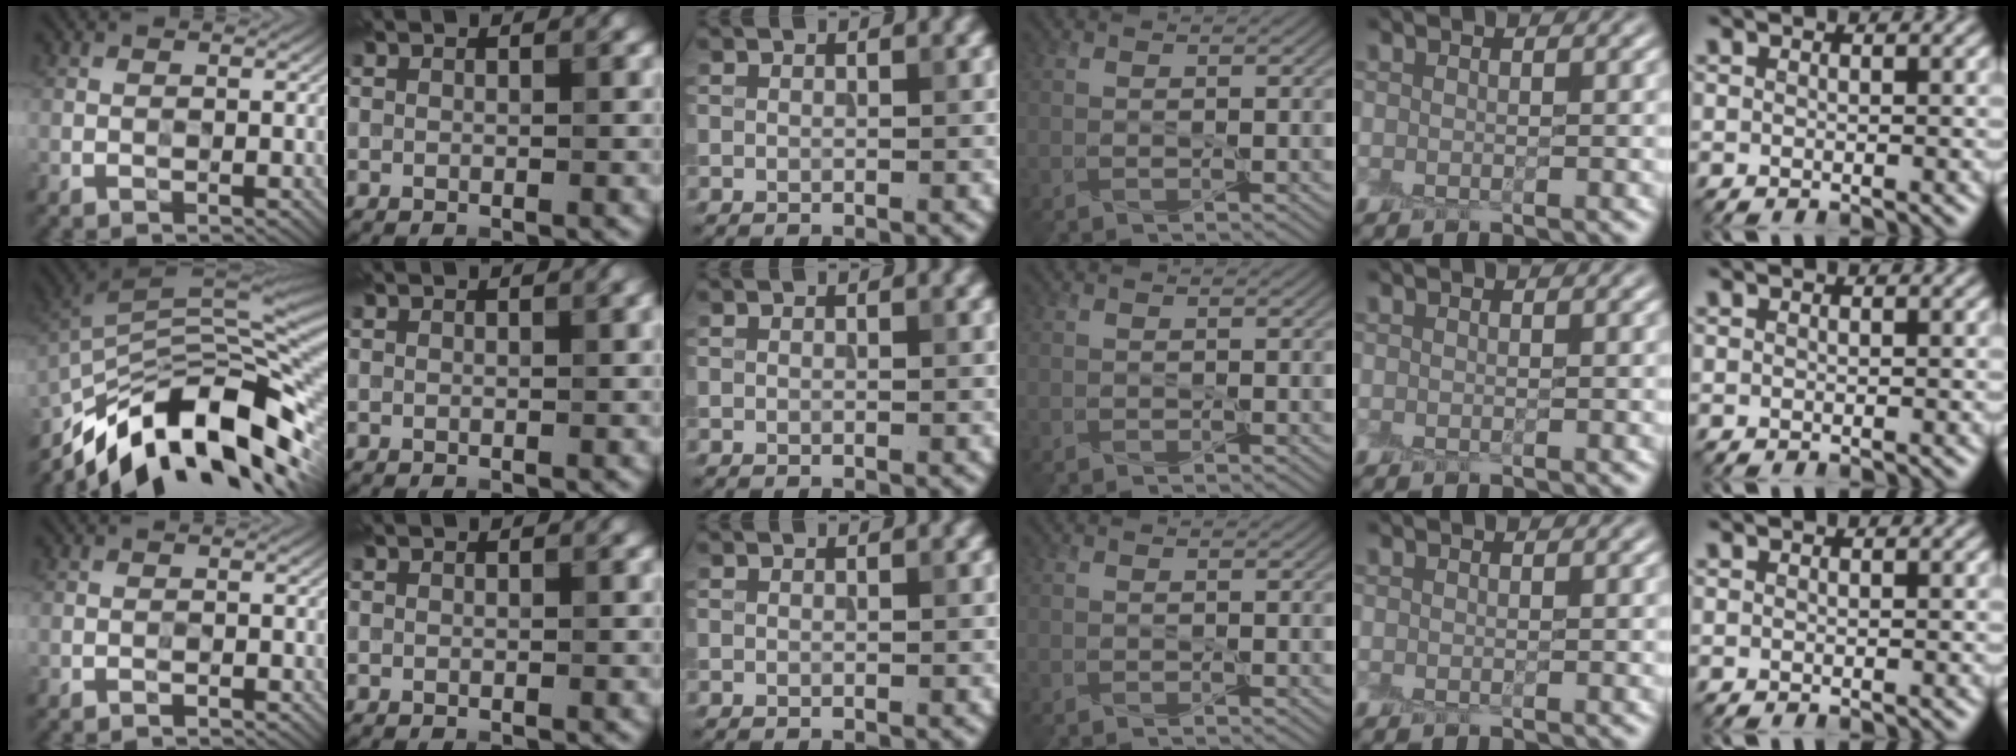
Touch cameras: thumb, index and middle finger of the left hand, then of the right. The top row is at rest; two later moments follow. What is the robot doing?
{"motion": "peel", "object": "plastic wrap"}